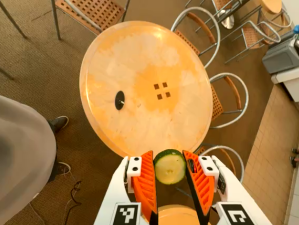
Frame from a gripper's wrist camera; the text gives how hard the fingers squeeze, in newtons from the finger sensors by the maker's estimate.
{"total": 9.5, "left": 9.4, "right": 9.6}